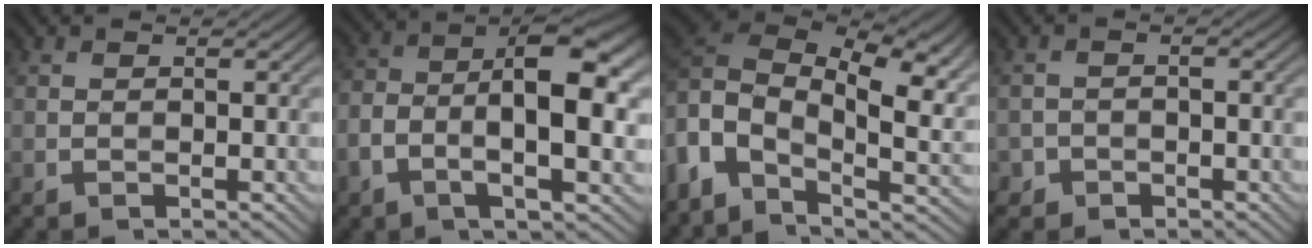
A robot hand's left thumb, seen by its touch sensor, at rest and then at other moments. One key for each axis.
{"total": 11.5, "fx": -2.6, "fy": 5.2, "fz": 10.0, "tx": -0.179, "ty": 0.000, "tz": -0.050}
{"total": 16.8, "fx": 2.6, "fy": 10.4, "fz": 12.9, "tx": -0.284, "ty": -0.026, "tz": 0.072}
{"total": 2.2, "fx": -1.4, "fy": 1.6, "fz": 0.3, "tx": -0.003, "ty": 0.002, "tz": -0.029}